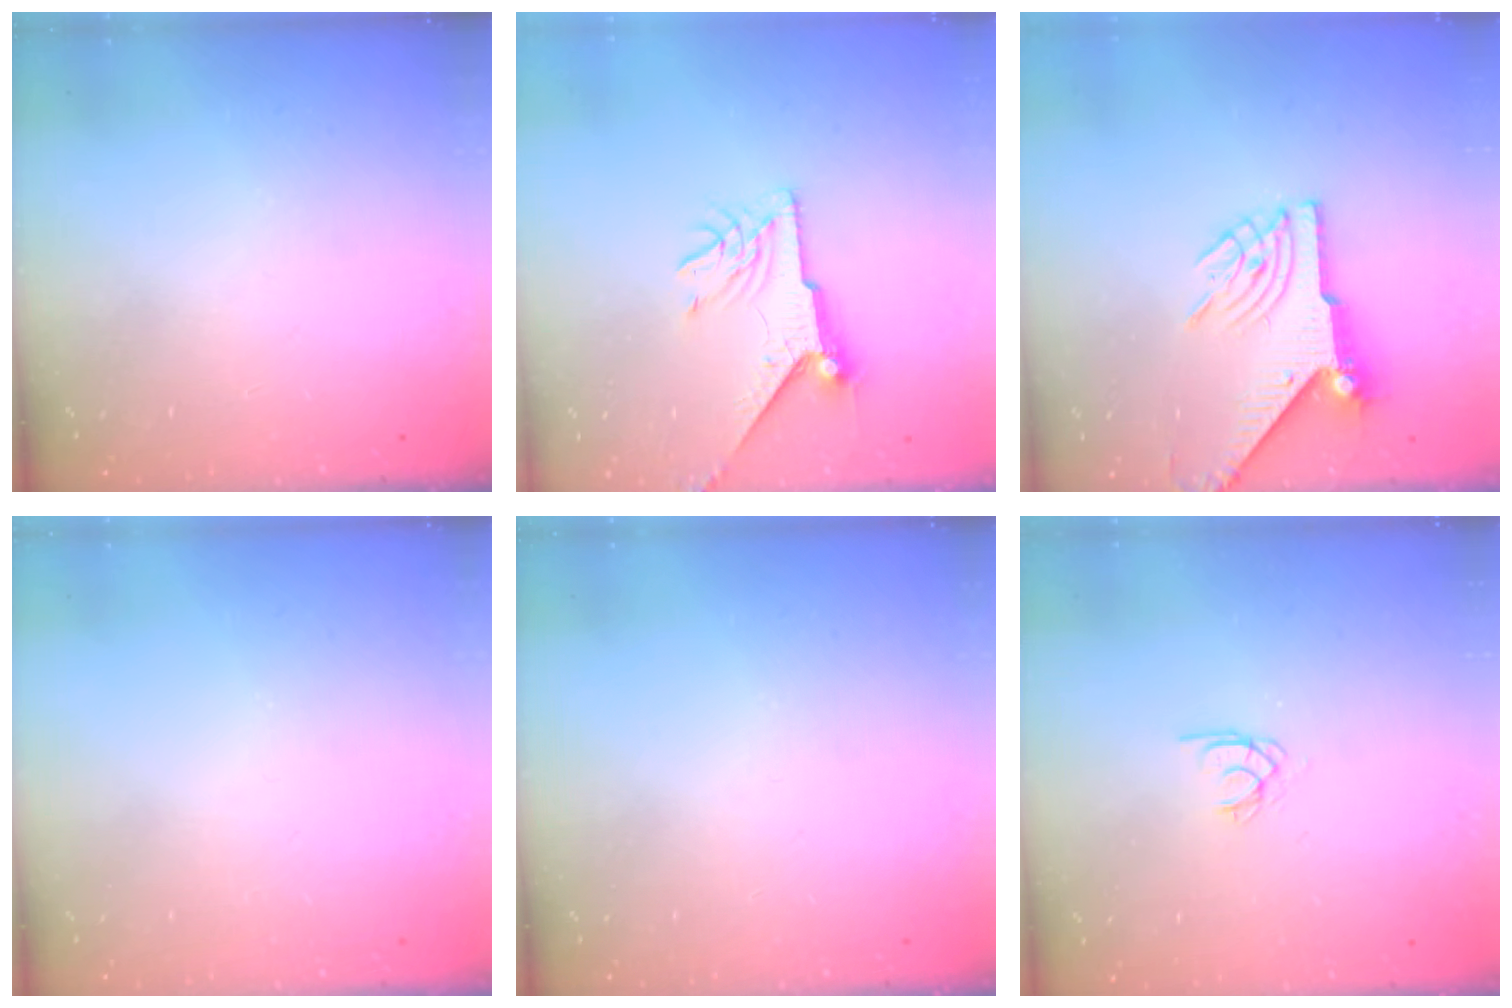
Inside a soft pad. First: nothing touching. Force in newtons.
{"total": 8.3, "press": 8.2, "slide": 0.8}
{"total": 8.2, "press": 8.2, "slide": 0.9}
{"total": 0.0}
{"total": 0.0}
{"total": 1.7, "press": 1.7, "slide": 0.1}